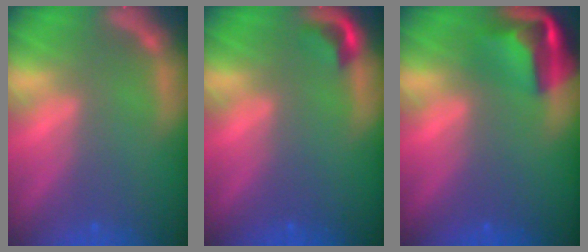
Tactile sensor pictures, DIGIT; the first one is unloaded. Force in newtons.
{"total": 1.9}
{"total": 6.4}